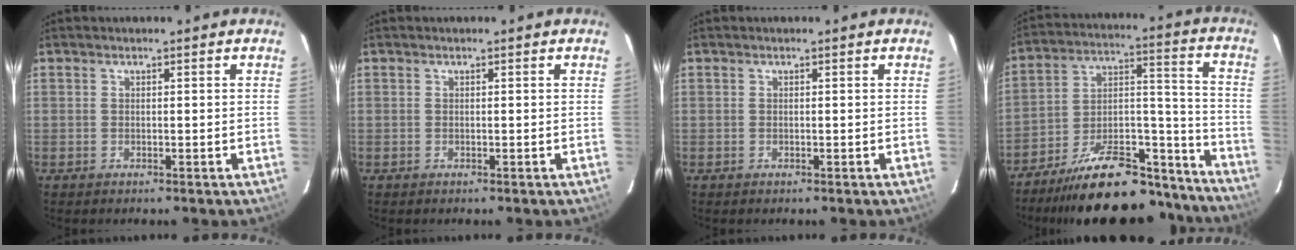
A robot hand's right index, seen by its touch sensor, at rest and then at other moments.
{"total": 0.0}
{"total": 0.0}
{"total": 25.8, "force": [-20.7, 9.3, 12.3], "torque": [-0.189, 0.044, -0.288]}